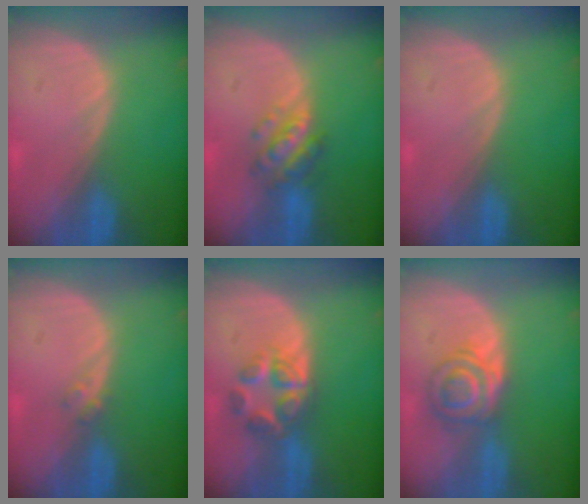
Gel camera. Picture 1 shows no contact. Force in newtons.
{"total": 5.7, "press": 5.1, "slide": 2.6}
{"total": 0.0}
{"total": 1.4, "press": 1.2, "slide": 0.7}
{"total": 6.2, "press": 5.5, "slide": 2.8}
{"total": 6.0, "press": 5.6, "slide": 2.2}